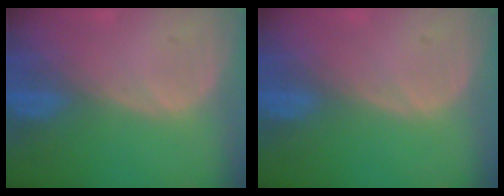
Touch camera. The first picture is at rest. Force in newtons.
{"total": 0.0}